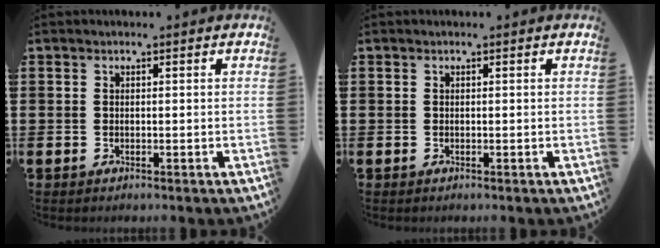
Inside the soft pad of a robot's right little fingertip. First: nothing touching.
{"total": 0.0}